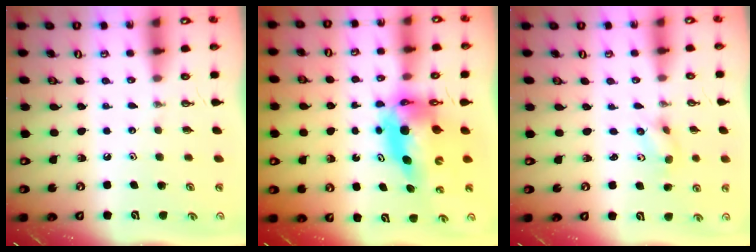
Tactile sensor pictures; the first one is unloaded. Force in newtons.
{"total": 9.4, "press": 9.4, "slide": 1.1}
{"total": 2.8, "press": 2.6, "slide": 1.1}